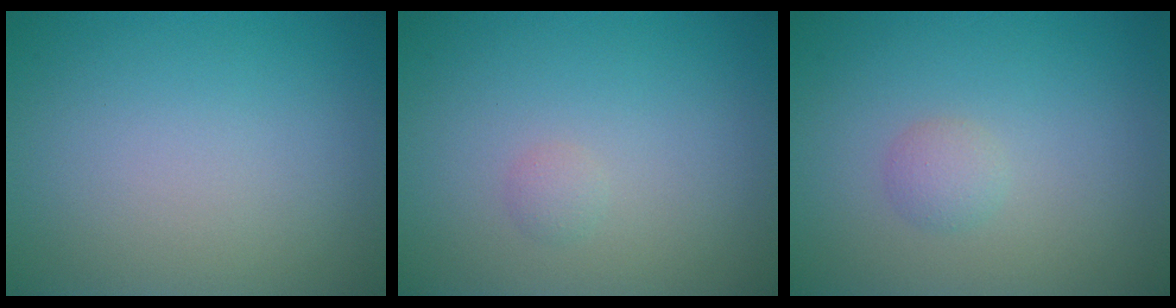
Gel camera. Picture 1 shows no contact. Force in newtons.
{"total": 0.7, "press": 0.7, "slide": 0.0}
{"total": 1.2, "press": 1.2, "slide": 0.1}